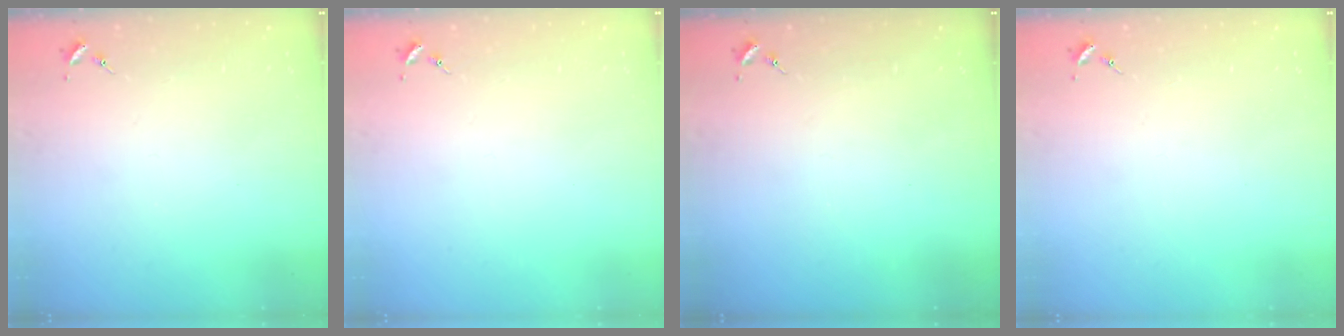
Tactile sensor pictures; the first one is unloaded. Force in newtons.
{"total": 0.0}
{"total": 0.0}
{"total": 0.0}